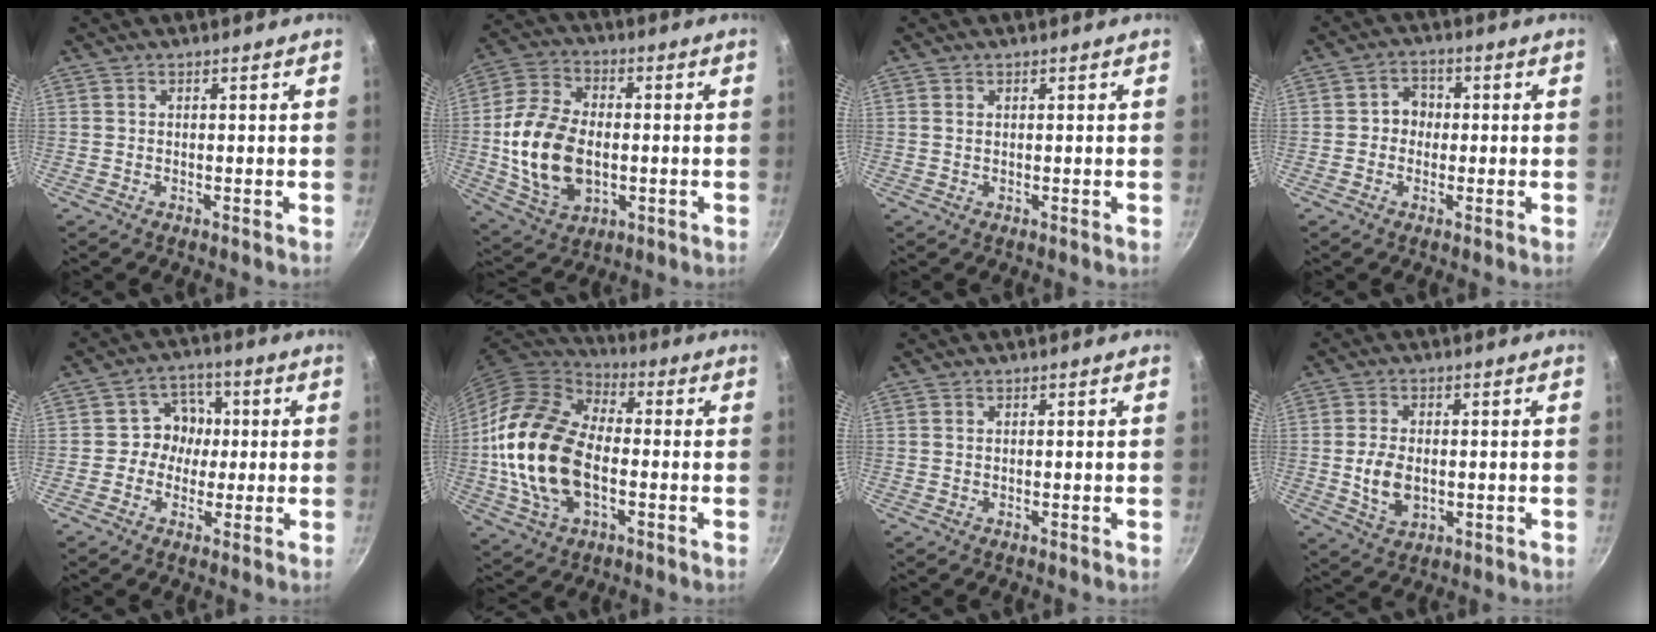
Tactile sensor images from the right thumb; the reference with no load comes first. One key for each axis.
{"total": 16.9, "fx": -1.4, "fy": 11.1, "fz": 12.7, "tx": -0.232, "ty": 0.010, "tz": -0.020}
{"total": 0.6, "fx": 0.3, "fy": 0.4, "fz": 0.3, "tx": -0.006, "ty": 0.001, "tz": 0.006}
{"total": 4.2, "fx": -0.2, "fy": 3.7, "fz": 1.9, "tx": 0.001, "ty": 0.010, "tz": -0.010}
{"total": 6.7, "fx": 0.0, "fy": 6.2, "fz": 2.5, "tx": 0.011, "ty": 0.015, "tz": -0.013}
{"total": 21.5, "fx": -2.3, "fy": 13.4, "fz": 16.7, "tx": -0.308, "ty": 0.027, "tz": -0.048}
{"total": 0.0}
{"total": 7.1, "fx": -0.5, "fy": 4.6, "fz": 5.4, "tx": -0.097, "ty": -0.002, "tz": -0.003}